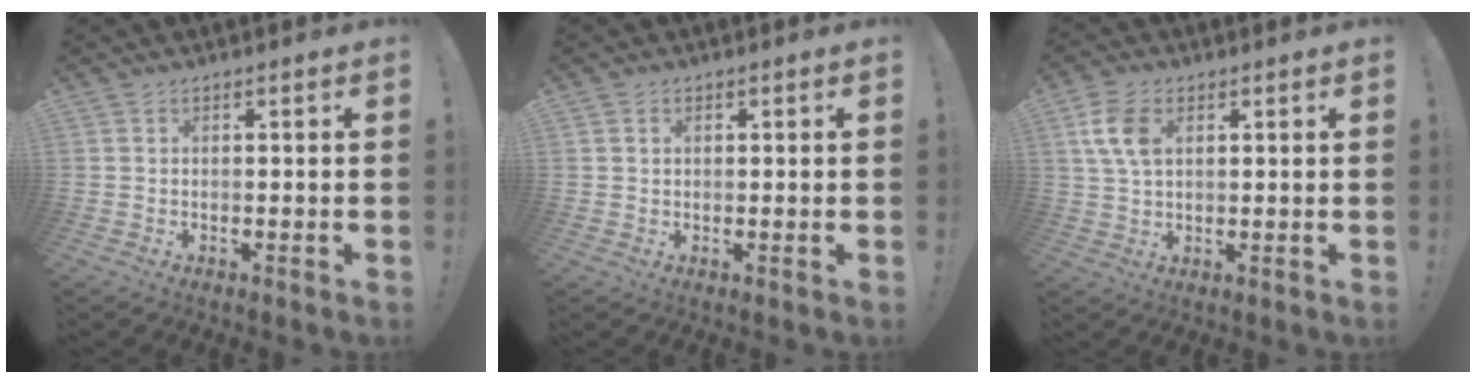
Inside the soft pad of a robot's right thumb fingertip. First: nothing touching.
{"total": 1.2, "force": [0.5, 1.0, 0.4], "torque": [-0.002, -0.001, 0.007]}
{"total": 9.3, "force": [3.1, 6.2, 6.2], "torque": [-0.119, 0.002, 0.061]}